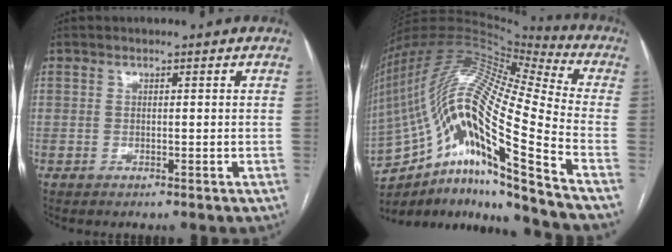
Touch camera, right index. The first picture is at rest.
{"total": 24.6, "force": [-14.5, 1.5, 19.8], "torque": [-0.392, 0.009, -0.268]}